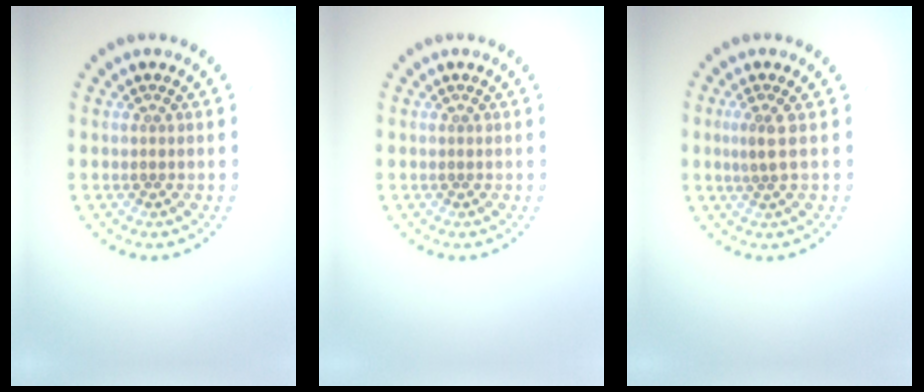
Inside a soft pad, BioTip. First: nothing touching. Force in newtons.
{"total": 0.0}
{"total": 1.8, "press": 1.2, "slide": 1.3}